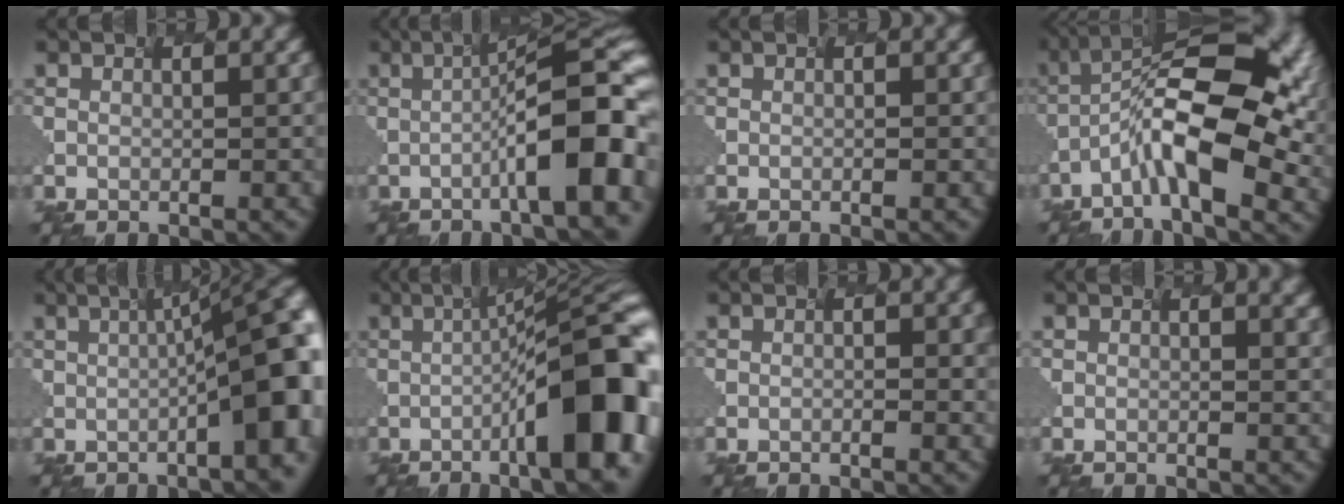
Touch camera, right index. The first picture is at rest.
{"total": 8.7, "force": [-2.0, 1.1, 8.4], "torque": [-0.115, 0.009, -0.032]}
{"total": 0.0}
{"total": 11.1, "force": [-3.2, 3.5, 10.1], "torque": [-0.191, 0.014, -0.052]}
{"total": 12.3, "force": [-1.1, 3.4, 11.8], "torque": [-0.111, 0.010, -0.010]}
{"total": 12.7, "force": [-3.1, 2.7, 12.1], "torque": [-0.155, 0.012, -0.043]}
{"total": 0.8, "force": [-0.2, 0.0, 0.8], "torque": [-0.008, -0.001, -0.002]}
{"total": 1.8, "force": [0.9, 0.9, 1.2], "torque": [-0.002, 0.017, -0.016]}